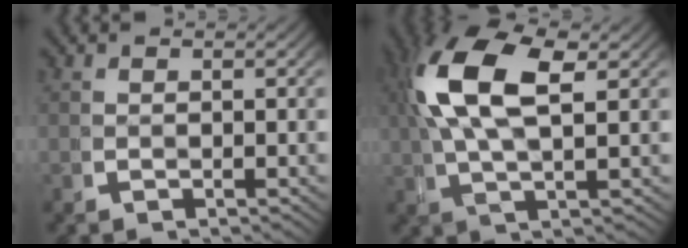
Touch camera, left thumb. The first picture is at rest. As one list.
[{"total": 9.0, "force": [3.1, 3.9, 7.4], "torque": [-0.148, 0.011, 0.056]}]